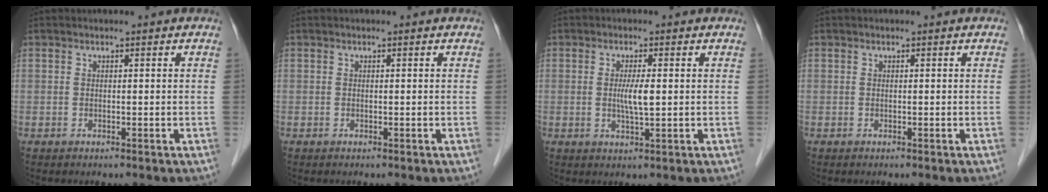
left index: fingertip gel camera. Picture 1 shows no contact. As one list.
[{"total": 0.0}, {"total": 3.4, "force": [0.1, 0.3, 3.3], "torque": [-0.064, -0.003, 0.003]}, {"total": 0.0}]